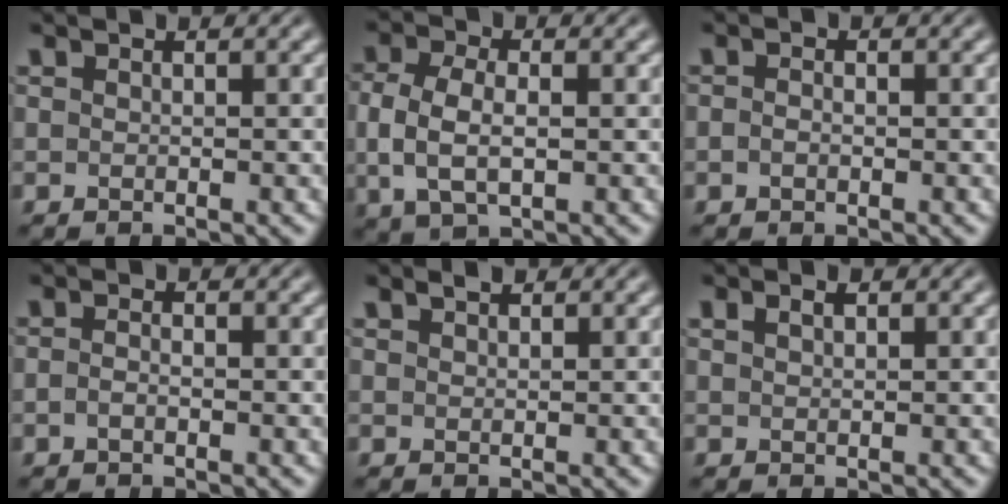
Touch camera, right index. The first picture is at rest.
{"total": 4.5, "force": [-0.2, 2.8, 3.5], "torque": [-0.082, -0.013, 0.010]}
{"total": 0.8, "force": [-0.6, 0.3, 0.5], "torque": [-0.012, -0.005, -0.009]}
{"total": 1.0, "force": [-0.7, 0.1, 0.7], "torque": [-0.015, -0.005, -0.012]}
{"total": 1.2, "force": [1.1, -0.4, 0.2], "torque": [0.003, 0.003, 0.026]}
{"total": 0.8, "force": [0.6, -0.2, 0.5], "torque": [0.000, -0.002, 0.021]}